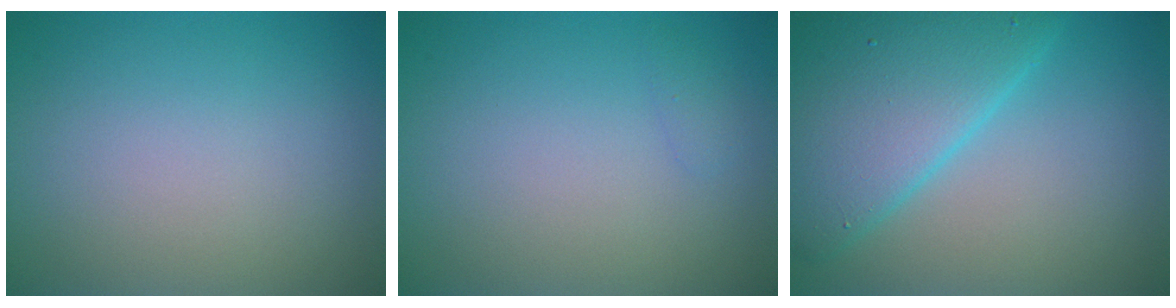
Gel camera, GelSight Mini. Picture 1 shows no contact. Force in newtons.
{"total": 0.6, "press": 0.6, "slide": 0.0}
{"total": 9.2, "press": 9.2, "slide": 0.5}